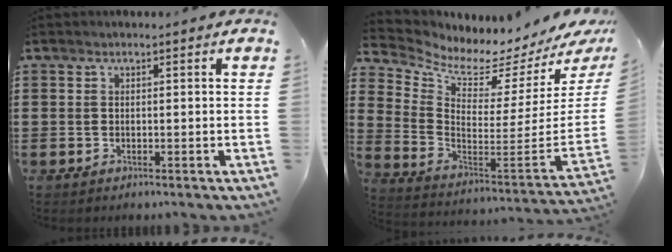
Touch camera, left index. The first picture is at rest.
{"total": 2.9, "force": [2.3, 0.8, 1.5], "torque": [-0.044, -0.053, 0.029]}